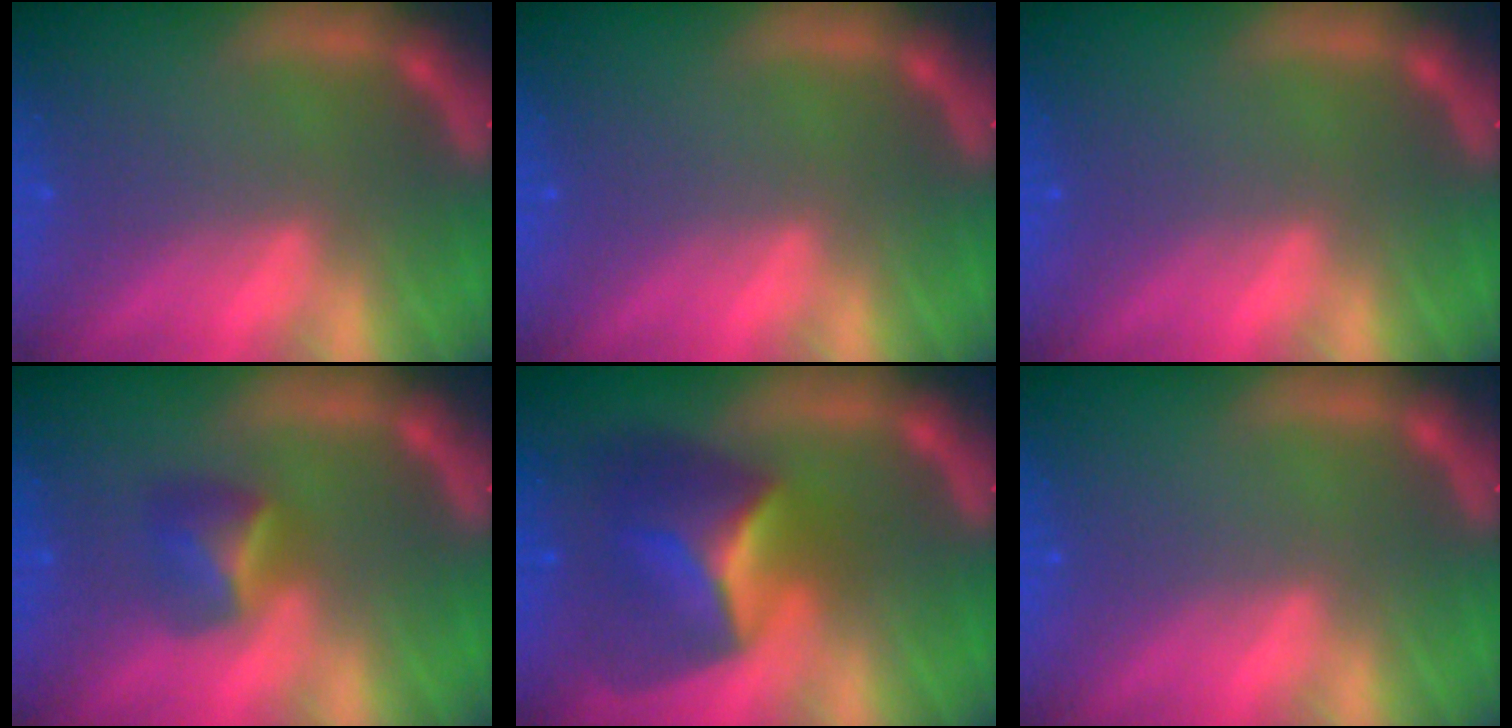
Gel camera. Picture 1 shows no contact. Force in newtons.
{"total": 0.0}
{"total": 0.0}
{"total": 2.9}
{"total": 7.4}
{"total": 0.0}